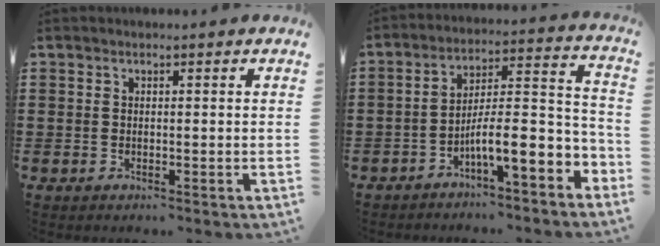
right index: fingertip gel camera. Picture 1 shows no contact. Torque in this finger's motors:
{"motor_torque": [1.52, -0.62, 0.61, 0.21]}